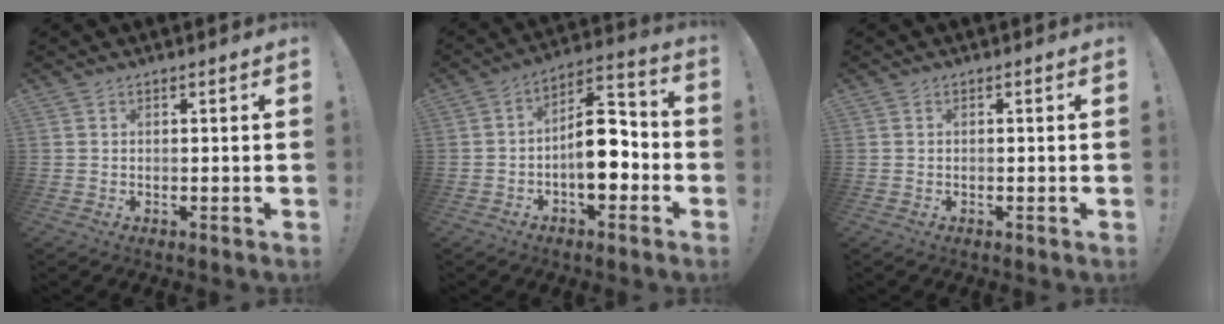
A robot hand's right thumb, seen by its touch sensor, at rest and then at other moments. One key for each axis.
{"total": 13.4, "fx": -2.8, "fy": 7.3, "fz": 10.8, "tx": -0.151, "ty": 0.021, "tz": -0.045}
{"total": 0.0}